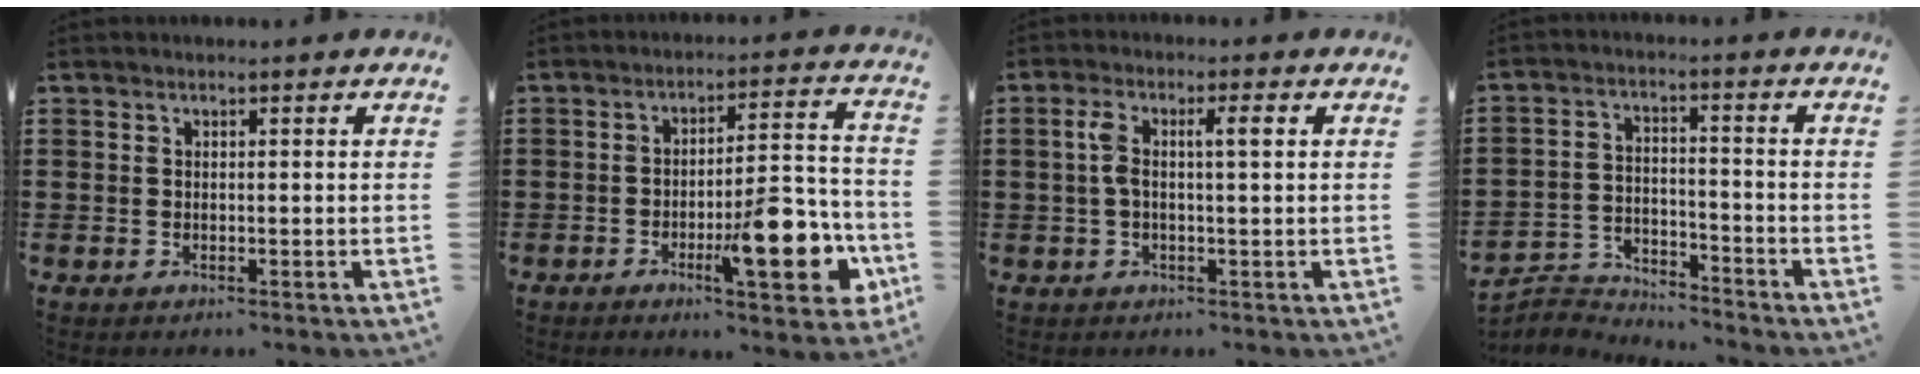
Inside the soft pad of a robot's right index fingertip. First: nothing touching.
{"total": 12.5, "force": [-4.7, 3.8, 11.0], "torque": [-0.151, 0.004, -0.076]}
{"total": 4.4, "force": [0.5, 0.9, 4.2], "torque": [-0.088, 0.004, 0.001]}
{"total": 4.7, "force": [-4.6, 0.7, 0.1], "torque": [-0.013, 0.006, -0.097]}